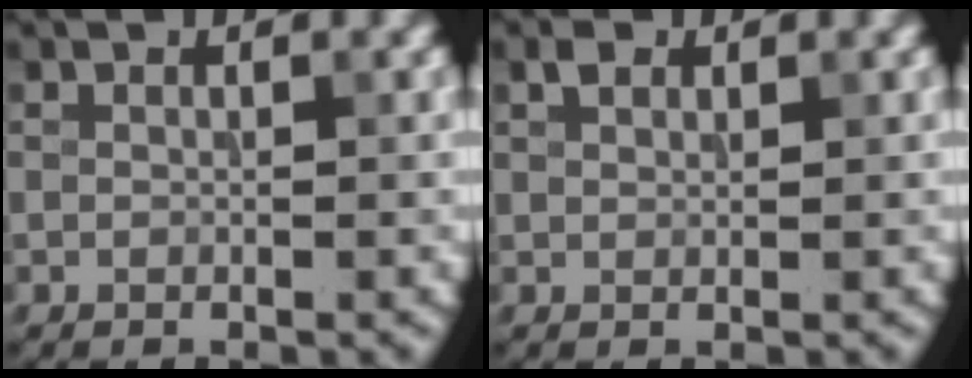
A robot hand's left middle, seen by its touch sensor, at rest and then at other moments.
{"total": 1.2, "force": [0.8, 0.7, 0.5], "torque": [-0.010, 0.004, 0.014]}